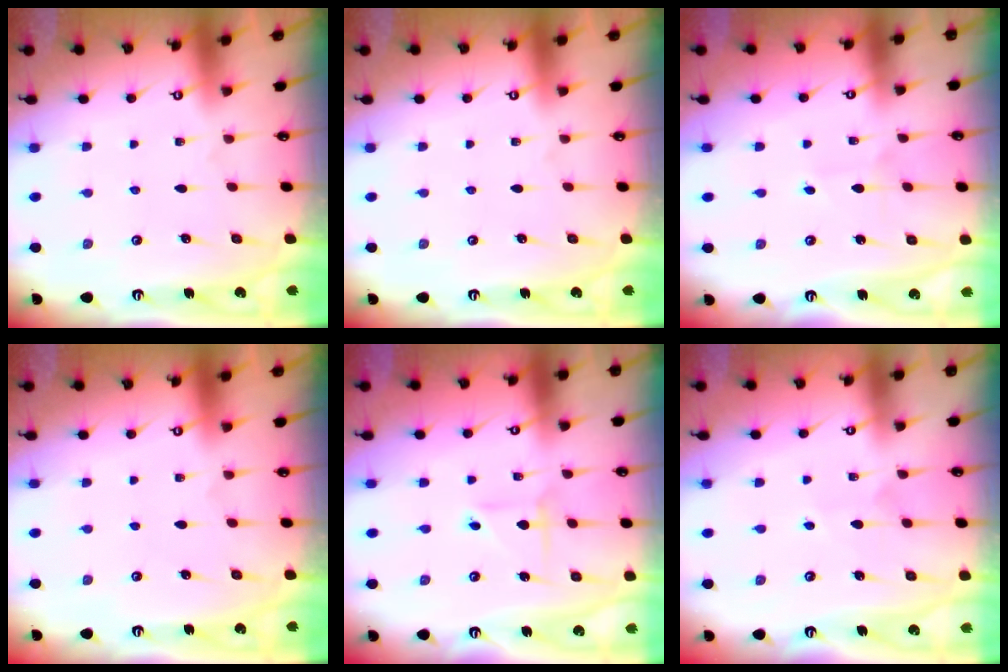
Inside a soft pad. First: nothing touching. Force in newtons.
{"total": 0.0}
{"total": 2.7, "press": 2.7, "slide": 0.3}
{"total": 0.0}
{"total": 2.8, "press": 2.8, "slide": 0.3}
{"total": 2.9, "press": 2.9, "slide": 0.3}